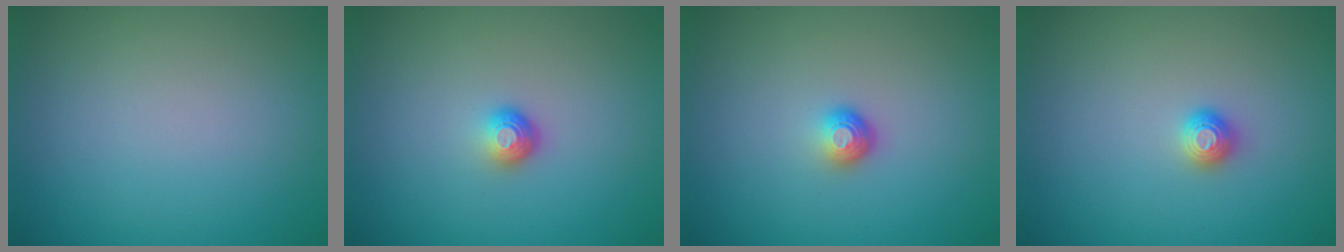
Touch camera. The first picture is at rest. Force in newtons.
{"total": 1.7, "press": 1.2, "slide": 1.2}
{"total": 1.7, "press": 1.2, "slide": 1.2}
{"total": 1.1, "press": 1.1, "slide": 0.1}